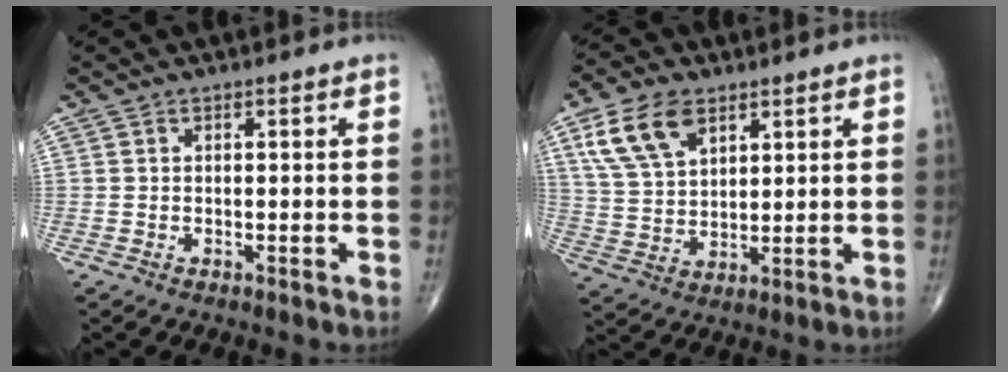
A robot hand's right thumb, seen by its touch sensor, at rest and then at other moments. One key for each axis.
{"total": 11.5, "fx": 5.9, "fy": 6.7, "fz": 7.3, "tx": -0.127, "ty": -0.016, "tz": 0.119}